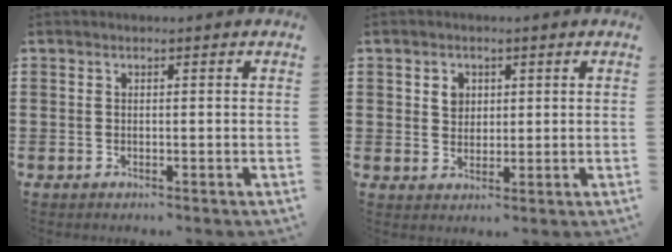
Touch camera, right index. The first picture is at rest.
{"total": 2.7, "force": [1.1, 2.2, 1.1], "torque": [-0.031, 0.010, 0.019]}